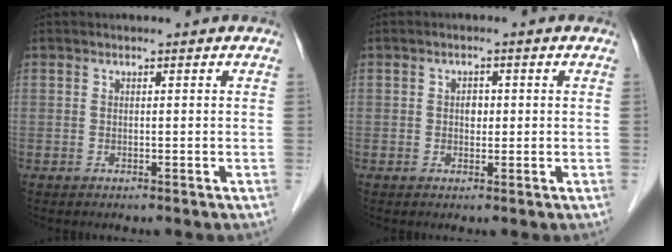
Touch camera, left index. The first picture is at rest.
{"total": 1.6, "force": [0.0, 1.2, 1.1], "torque": [-0.017, 0.000, -0.001]}